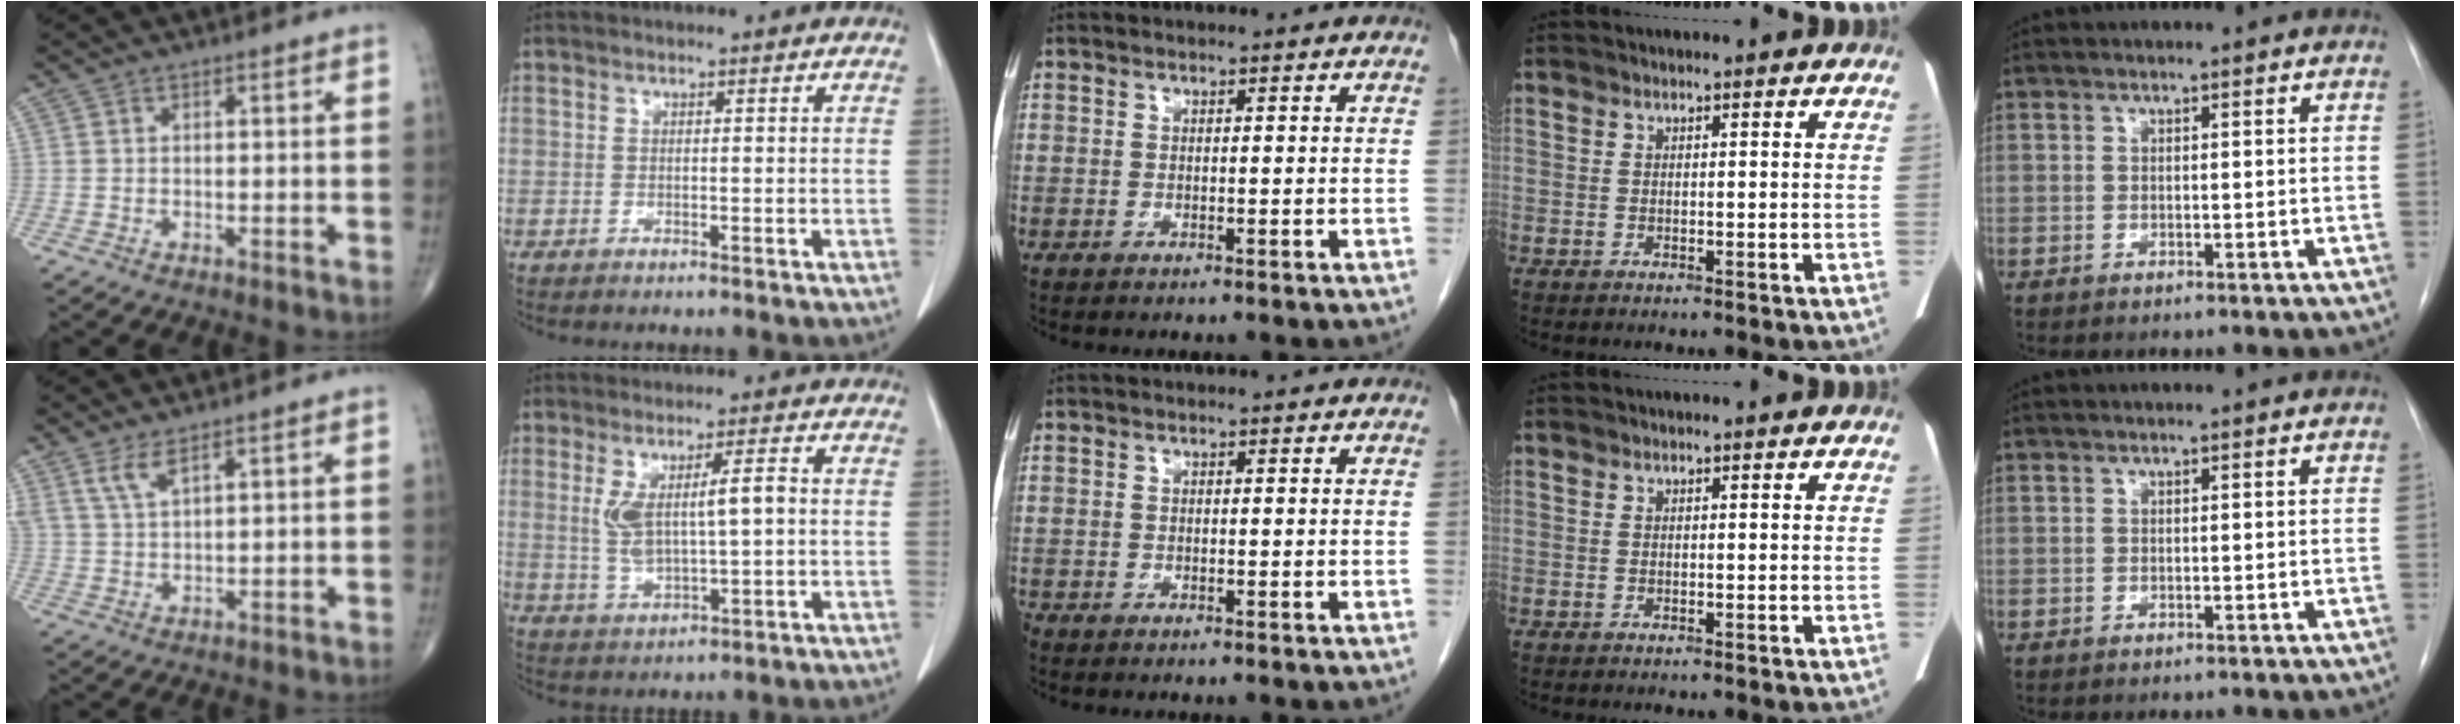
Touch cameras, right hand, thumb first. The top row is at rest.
{"thumb": {"total": 4.1, "force": [2.8, 1.0, 2.8], "torque": [-0.065, -0.014, 0.064]}, "index": {"total": 7.0, "force": [0.9, 1.5, 6.7], "torque": [-0.128, 0.005, 0.028]}, "middle": {"total": 0.6, "force": [-0.5, 0.2, 0.1], "torque": [-0.007, 0.000, -0.014]}}